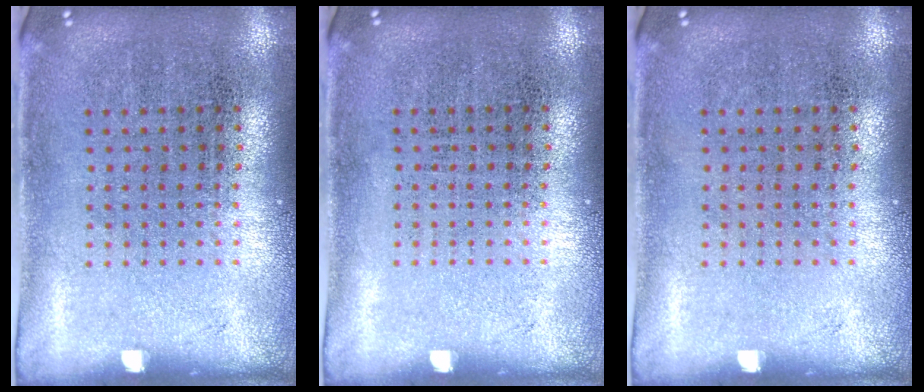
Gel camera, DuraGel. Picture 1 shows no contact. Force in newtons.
{"total": 0.0}
{"total": 0.0}